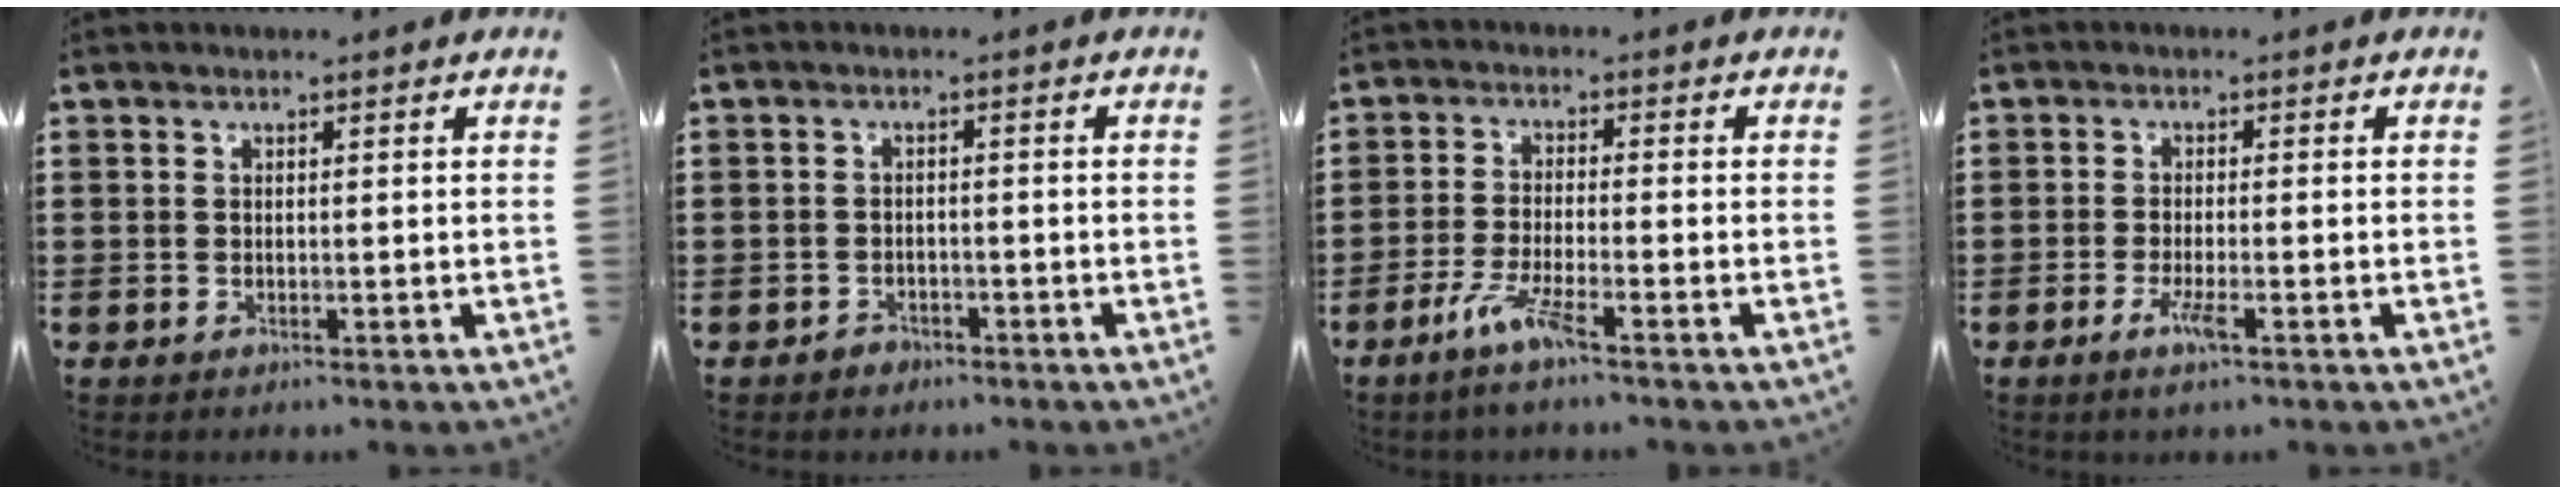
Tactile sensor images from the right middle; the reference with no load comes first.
{"total": 1.6, "force": [-1.4, 0.6, 0.0], "torque": [-0.007, 0.001, -0.032]}
{"total": 5.3, "force": [-3.4, 0.4, 4.1], "torque": [-0.091, -0.012, -0.065]}
{"total": 3.3, "force": [-1.7, 0.4, 2.8], "torque": [-0.067, -0.011, -0.035]}